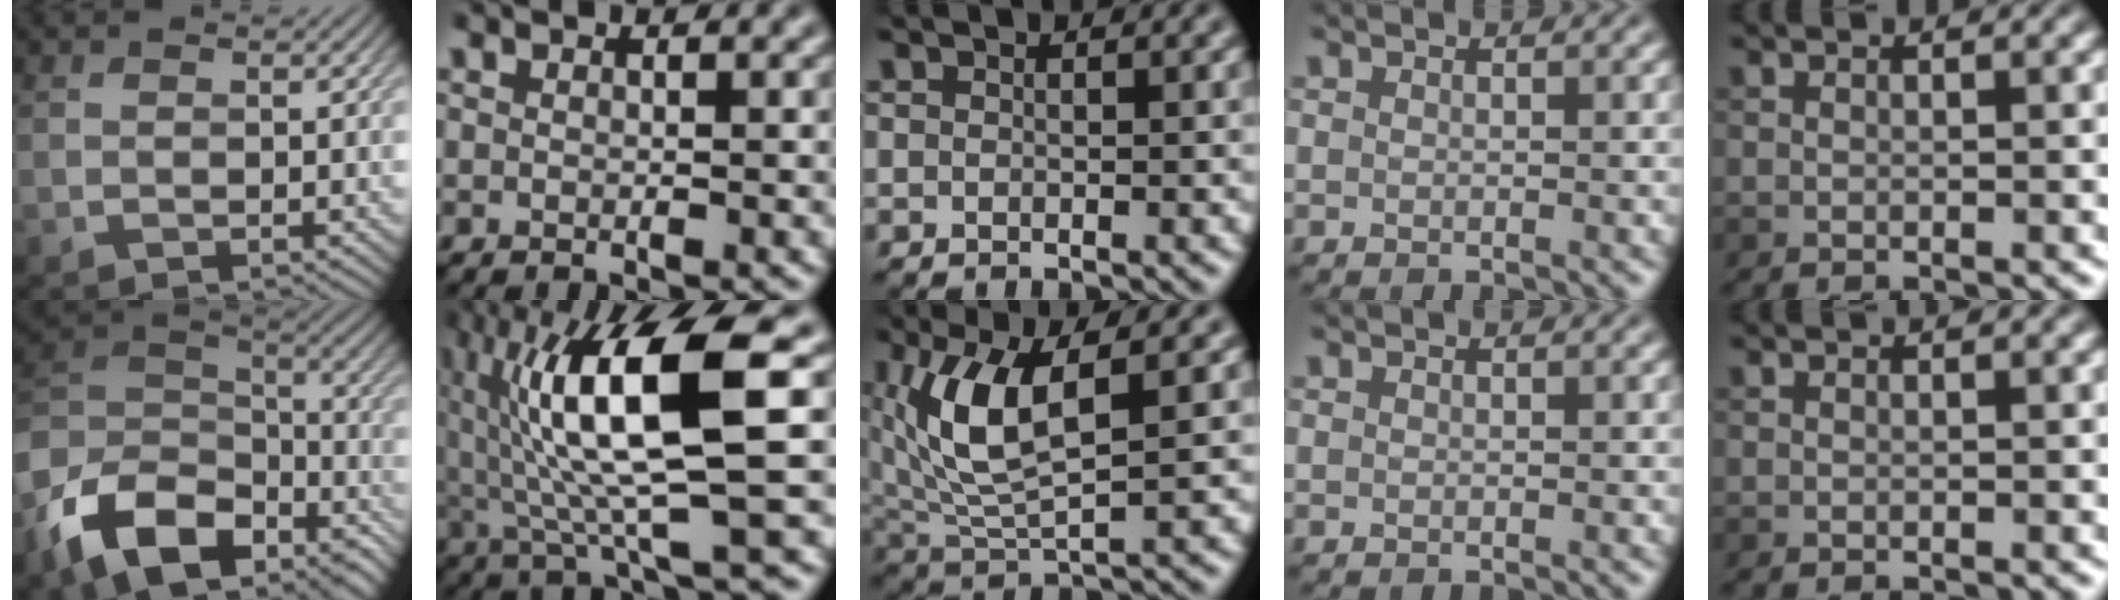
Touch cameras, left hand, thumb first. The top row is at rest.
{"thumb": {"total": 15.5, "force": [-8.2, 8.9, 9.6], "torque": [-0.239, -0.021, -0.142]}, "index": {"total": 12.1, "force": [1.4, 2.4, 11.8], "torque": [-0.202, 0.011, 0.037]}, "middle": {"total": 7.0, "force": [1.8, 2.9, 6.1], "torque": [-0.137, -0.003, 0.039]}}